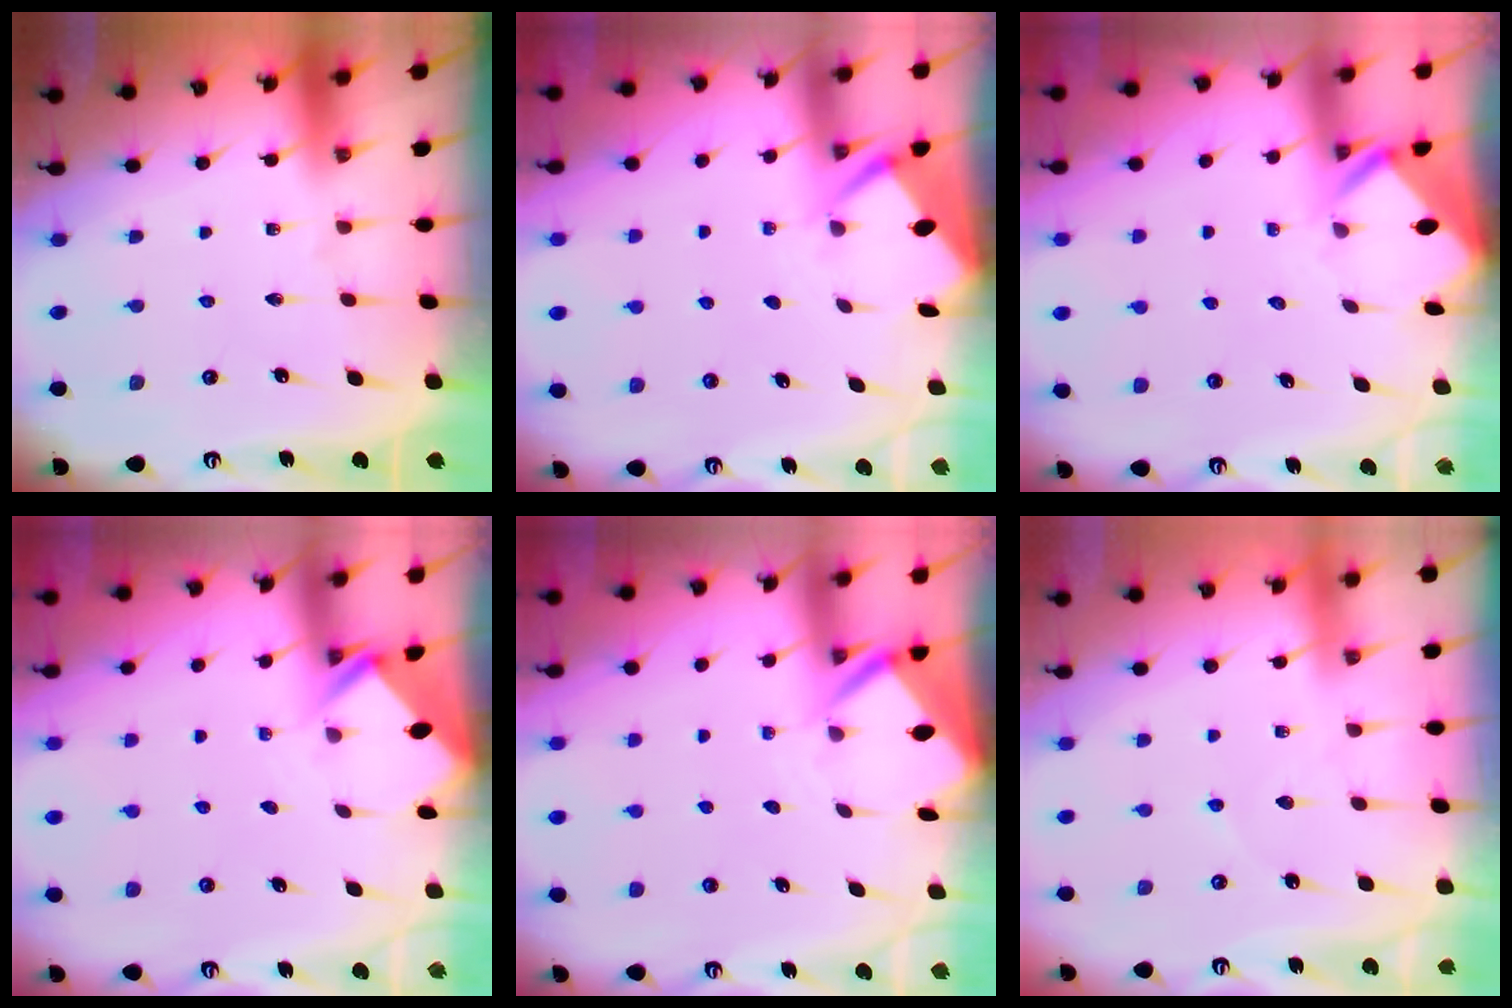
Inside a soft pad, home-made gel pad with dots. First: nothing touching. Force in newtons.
{"total": 2.6, "press": 2.6, "slide": 0.4}
{"total": 3.1, "press": 3.1, "slide": 0.2}
{"total": 2.7, "press": 2.7, "slide": 0.2}
{"total": 3.3, "press": 3.3, "slide": 0.3}
{"total": 2.0, "press": 2.0, "slide": 0.2}